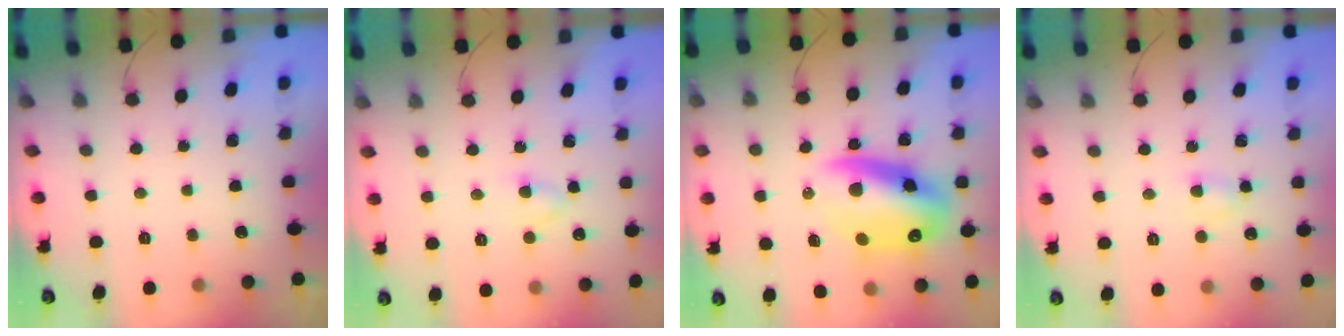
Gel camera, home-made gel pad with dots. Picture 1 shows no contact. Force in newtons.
{"total": 3.3, "press": 3.1, "slide": 1.2}
{"total": 20.5, "press": 19.9, "slide": 5.3}
{"total": 2.9, "press": 2.7, "slide": 1.1}